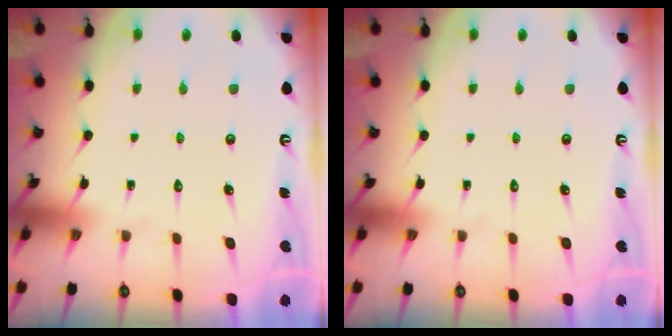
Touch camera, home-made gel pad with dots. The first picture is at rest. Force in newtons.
{"total": 0.0}